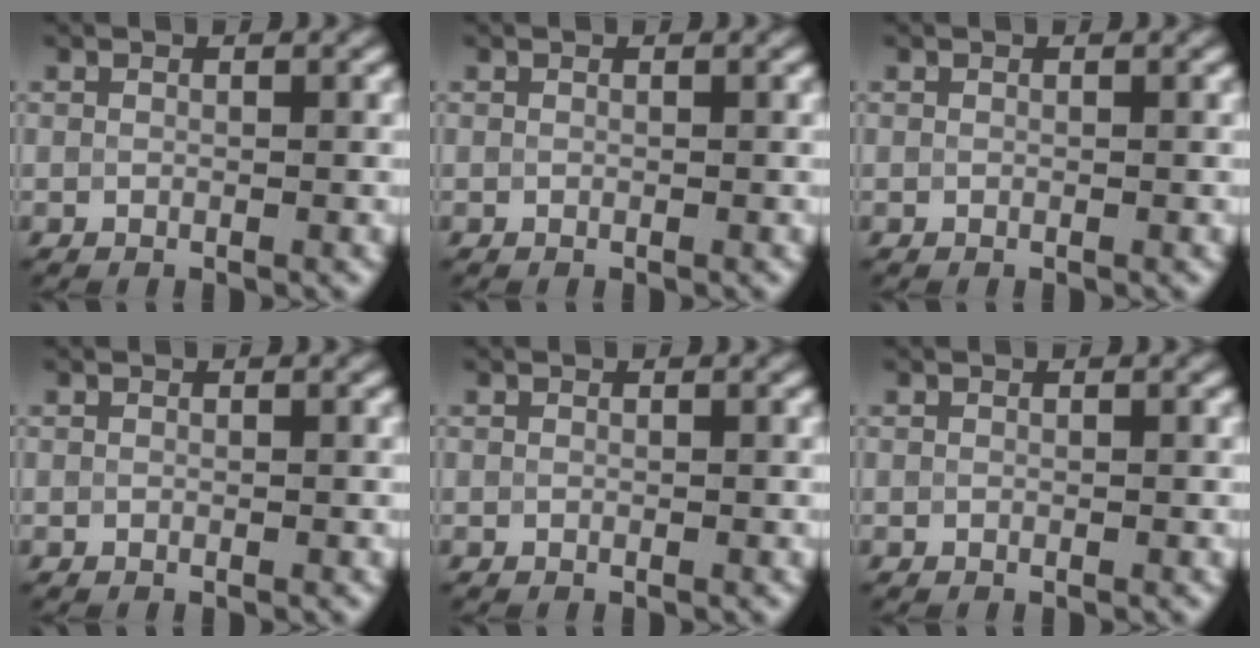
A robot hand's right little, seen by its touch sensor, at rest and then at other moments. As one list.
[{"total": 0.0}, {"total": 0.0}, {"total": 0.0}, {"total": 0.0}, {"total": 0.0}]